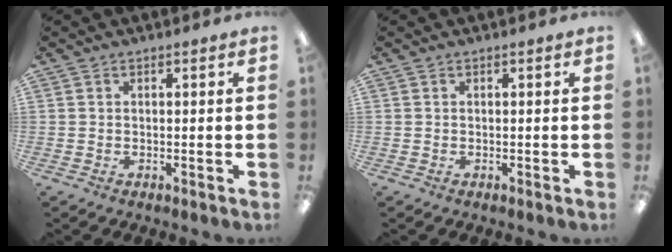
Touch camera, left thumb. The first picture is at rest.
{"total": 0.0}